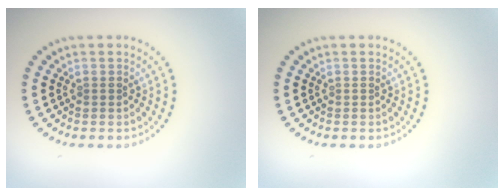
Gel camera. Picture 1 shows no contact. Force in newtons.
{"total": 0.0}